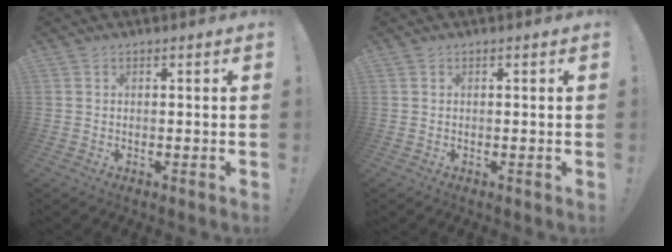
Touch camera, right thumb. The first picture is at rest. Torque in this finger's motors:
{"motor_torque": [0.00, 0.00, -0.01, 0.01, 0.00]}